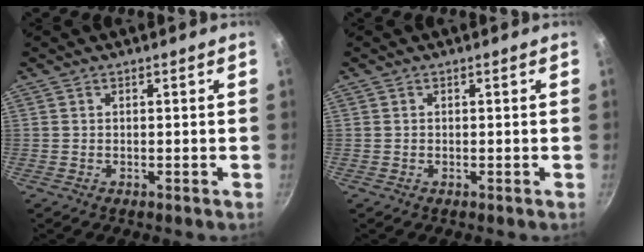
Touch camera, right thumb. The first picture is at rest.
{"total": 0.0}